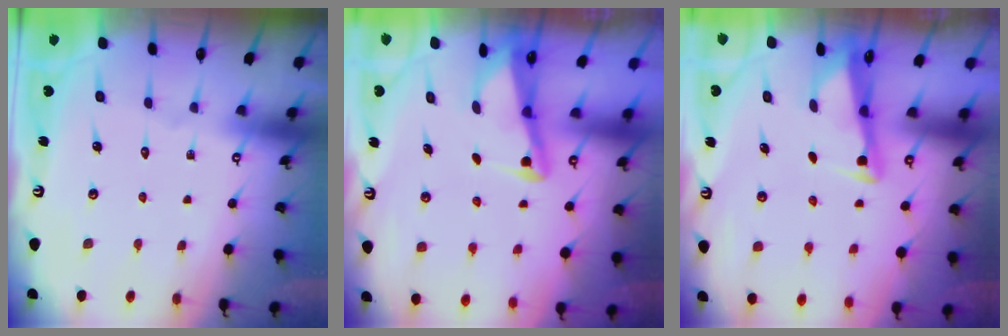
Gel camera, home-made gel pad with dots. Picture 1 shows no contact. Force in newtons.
{"total": 3.0, "press": 3.0, "slide": 0.3}
{"total": 2.9, "press": 2.9, "slide": 0.4}